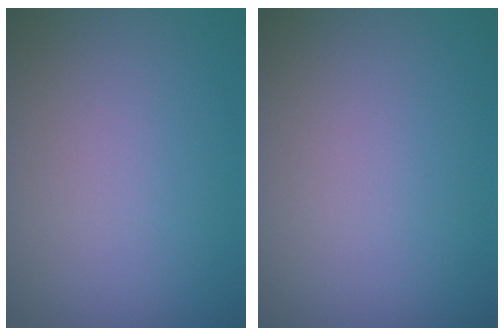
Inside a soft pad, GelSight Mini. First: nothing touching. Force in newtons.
{"total": 0.0}